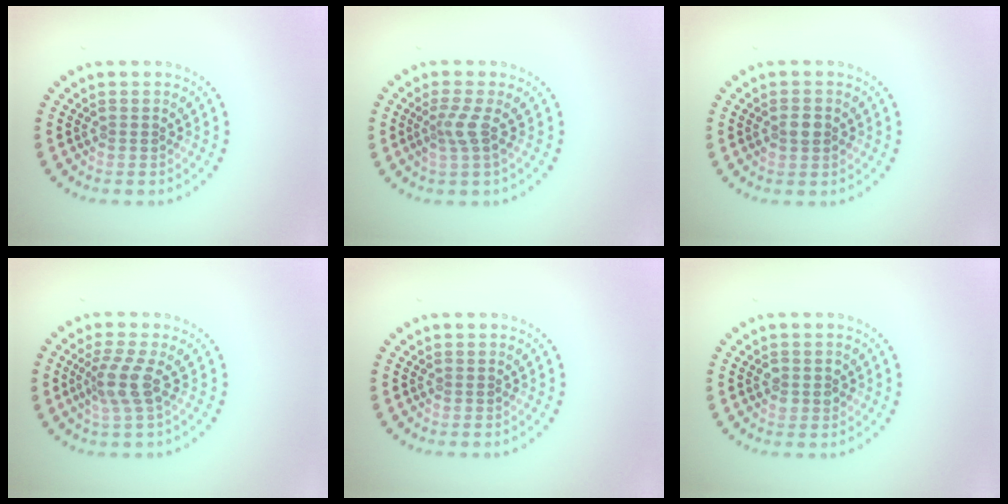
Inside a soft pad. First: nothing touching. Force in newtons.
{"total": 2.0, "press": 1.3, "slide": 1.5}
{"total": 2.0, "press": 2.0, "slide": 0.2}
{"total": 2.7, "press": 2.1, "slide": 1.8}
{"total": 0.0}
{"total": 1.4, "press": 1.4, "slide": 0.3}